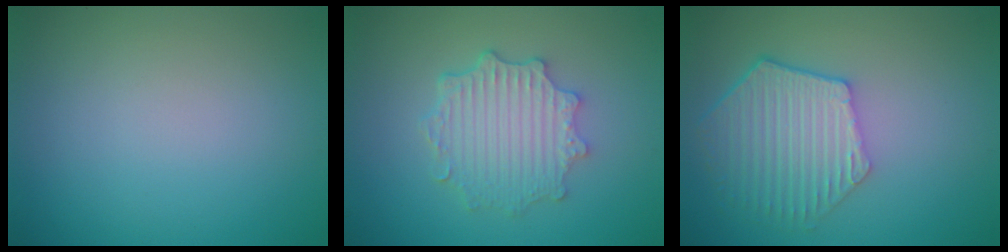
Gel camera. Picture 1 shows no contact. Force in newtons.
{"total": 4.6, "press": 3.7, "slide": 2.7}
{"total": 5.7, "press": 4.5, "slide": 3.5}